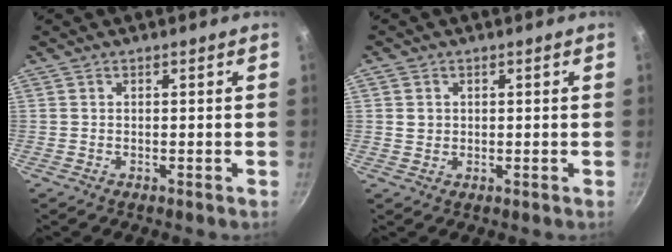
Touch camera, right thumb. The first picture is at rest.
{"total": 2.2, "force": [0.4, 2.0, 0.9], "torque": [-0.010, 0.002, 0.007]}